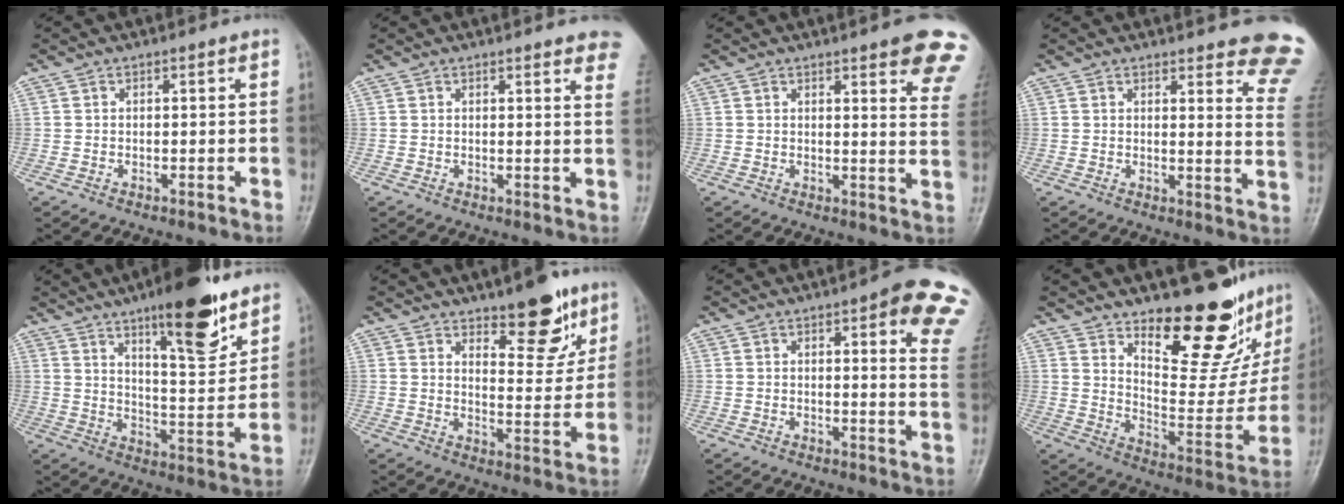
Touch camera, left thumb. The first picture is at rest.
{"total": 9.1, "force": [7.5, 2.0, 4.7], "torque": [-0.024, -0.023, 0.066]}
{"total": 13.2, "force": [8.4, 3.0, 9.7], "torque": [-0.085, -0.039, 0.080]}
{"total": 14.6, "force": [13.1, 2.7, 5.9], "torque": [-0.026, -0.108, 0.119]}
{"total": 16.1, "force": [10.4, 4.5, 11.5], "torque": [-0.142, -0.063, 0.166]}
{"total": 10.8, "force": [7.2, 4.3, 6.7], "torque": [-0.059, -0.052, 0.111]}
{"total": 14.2, "force": [7.3, 3.6, 11.6], "torque": [-0.105, -0.030, 0.067]}
{"total": 20.7, "force": [15.5, 7.9, 11.2], "torque": [-0.100, -0.123, 0.230]}